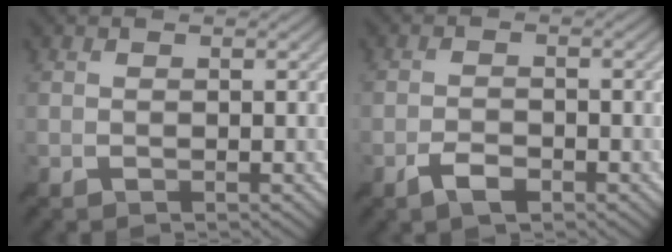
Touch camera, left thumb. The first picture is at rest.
{"total": 2.5, "force": [-1.5, 0.8, 1.8], "torque": [-0.041, 0.002, -0.033]}